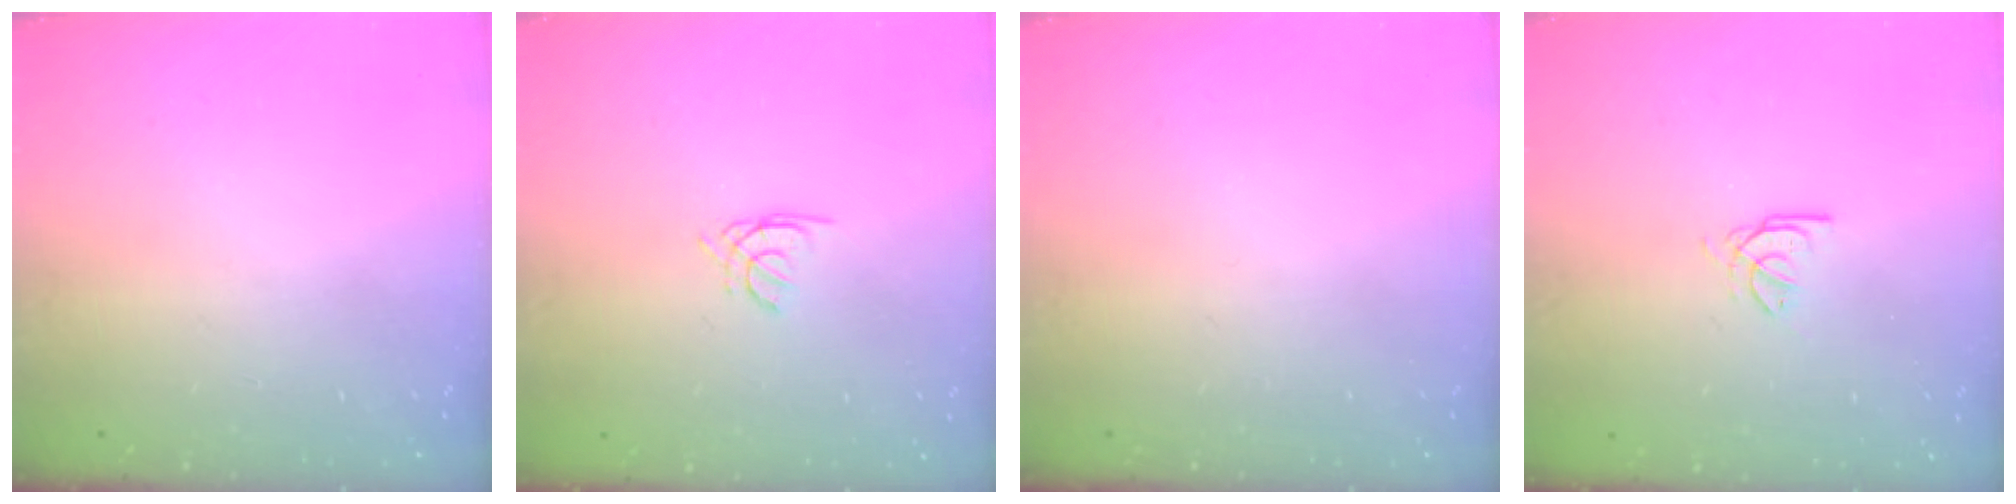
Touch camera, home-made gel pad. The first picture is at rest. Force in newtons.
{"total": 1.3, "press": 1.2, "slide": 0.4}
{"total": 0.0}
{"total": 2.7, "press": 2.7, "slide": 0.4}